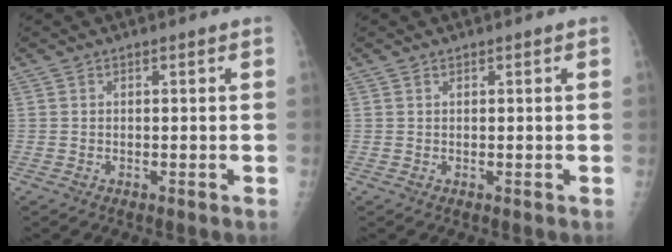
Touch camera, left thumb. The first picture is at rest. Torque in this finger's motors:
{"motor_torque": [-0.12, 0.04, 0.18, -0.12, 0.02]}